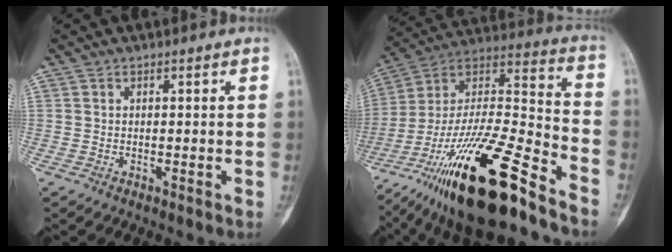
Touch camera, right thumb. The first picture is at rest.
{"total": 28.8, "force": [-19.0, 6.8, 20.6], "torque": [-0.370, 0.056, -0.333]}